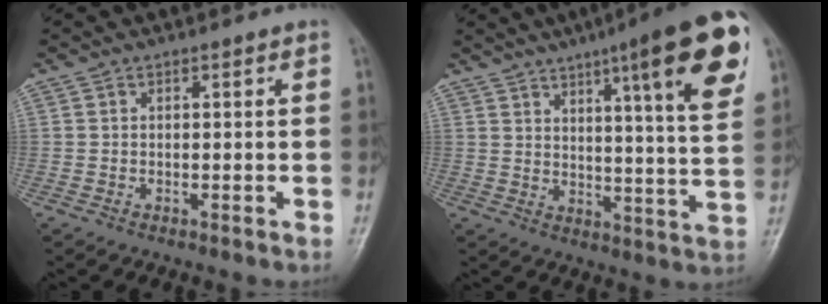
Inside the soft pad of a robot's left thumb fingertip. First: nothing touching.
{"total": 20.5, "force": [10.3, 4.2, 17.2], "torque": [-0.213, -0.030, 0.142]}